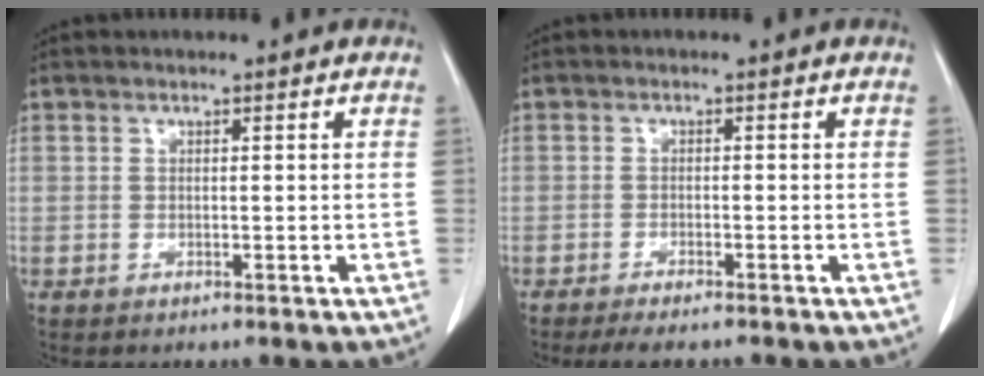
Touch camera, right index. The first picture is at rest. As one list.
[{"total": 4.0, "force": [-3.5, 0.4, 1.9], "torque": [-0.028, -0.009, -0.052]}]